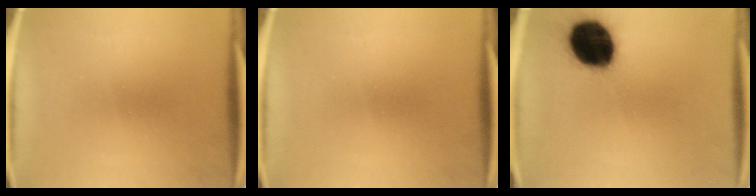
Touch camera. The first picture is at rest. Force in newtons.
{"total": 0.0}
{"total": 18.5}